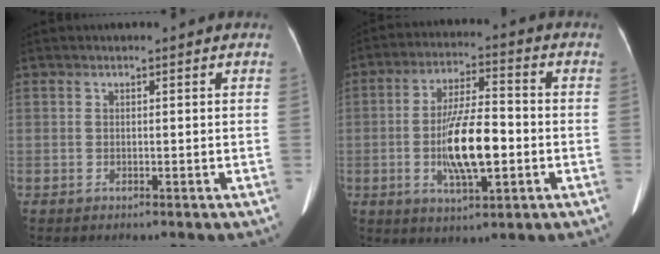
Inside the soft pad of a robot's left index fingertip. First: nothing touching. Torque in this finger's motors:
{"motor_torque": [1.52, 0.18, 0.90, 0.21]}